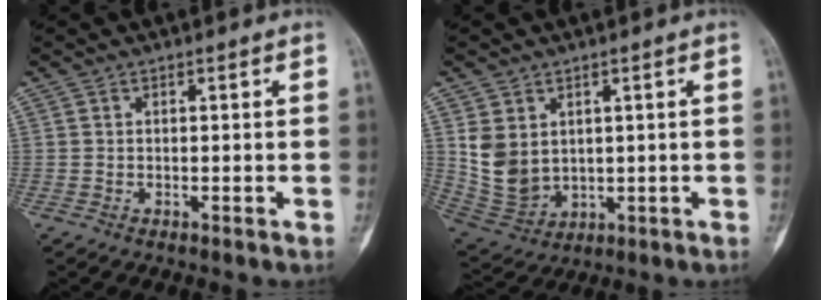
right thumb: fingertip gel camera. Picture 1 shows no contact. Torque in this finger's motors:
{"motor_torque": [1.20, 1.00, 0.70, -0.22, 0.14]}